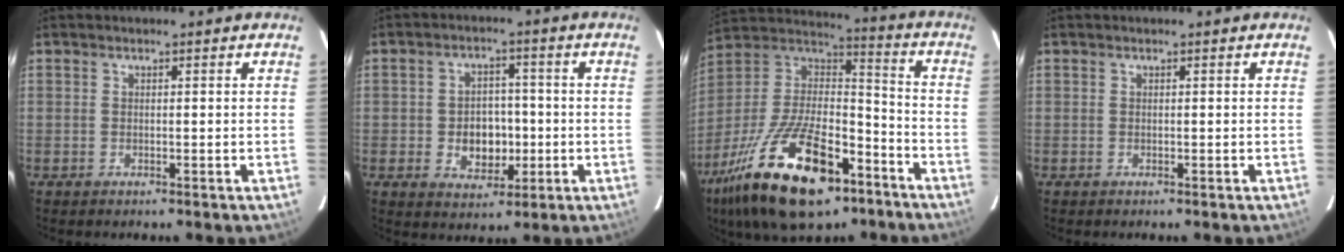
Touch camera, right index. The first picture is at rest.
{"total": 7.5, "force": [-1.5, 5.8, 4.6], "torque": [-0.092, 0.008, -0.011]}
{"total": 27.4, "force": [-15.8, 12.0, 18.9], "torque": [-0.372, -0.021, -0.260]}
{"total": 0.0}